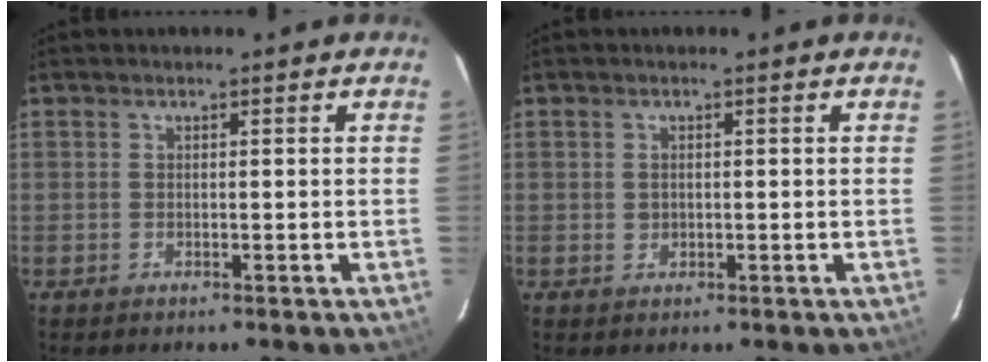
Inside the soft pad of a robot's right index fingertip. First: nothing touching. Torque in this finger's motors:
{"motor_torque": [0.08, 0.08, -0.04, 0.01]}